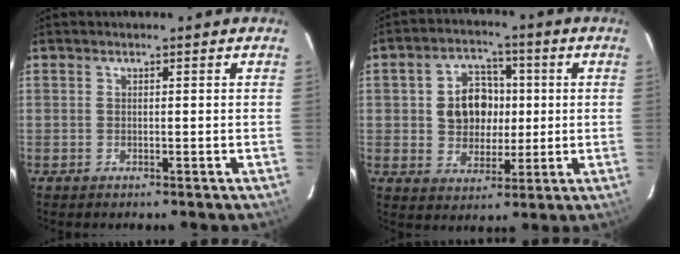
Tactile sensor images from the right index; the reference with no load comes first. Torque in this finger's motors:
{"motor_torque": [0.30, -0.01, 0.53, 0.05]}